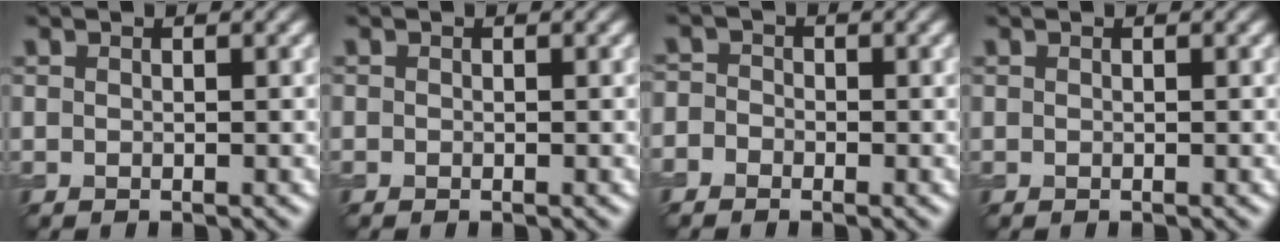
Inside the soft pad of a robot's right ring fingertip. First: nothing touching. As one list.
[{"total": 0.0}, {"total": 1.9, "force": [-0.8, 1.6, 0.5], "torque": [0.007, 0.012, -0.030]}, {"total": 0.0}]